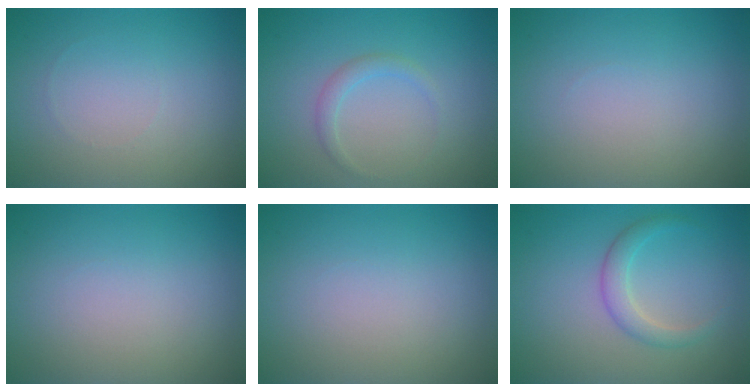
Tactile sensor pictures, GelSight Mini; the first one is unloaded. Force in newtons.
{"total": 1.3, "press": 1.3, "slide": 0.1}
{"total": 0.0}
{"total": 0.0}
{"total": 0.0}
{"total": 2.1, "press": 2.1, "slide": 0.1}